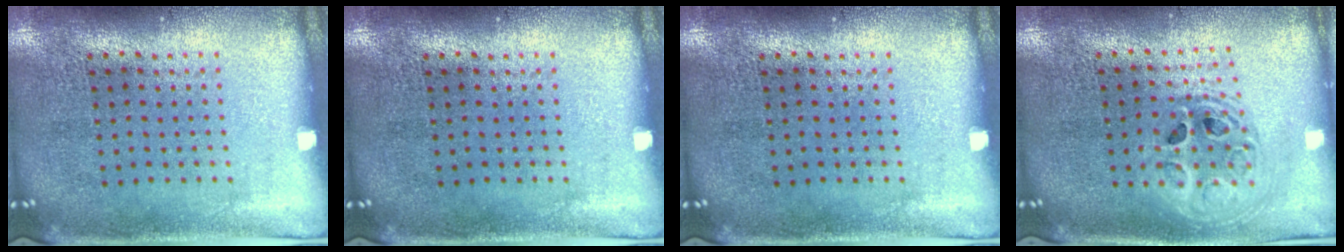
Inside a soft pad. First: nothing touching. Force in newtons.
{"total": 0.0}
{"total": 0.0}
{"total": 2.0, "press": 1.6, "slide": 1.2}